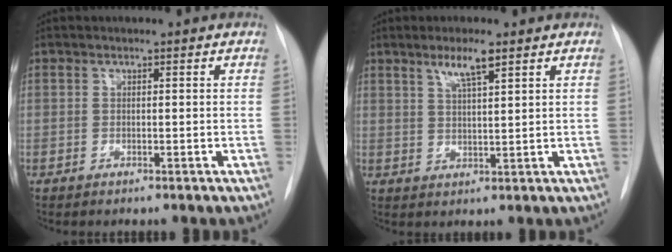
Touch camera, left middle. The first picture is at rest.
{"total": 4.4, "force": [2.8, 0.2, 3.4], "torque": [-0.064, -0.001, 0.051]}